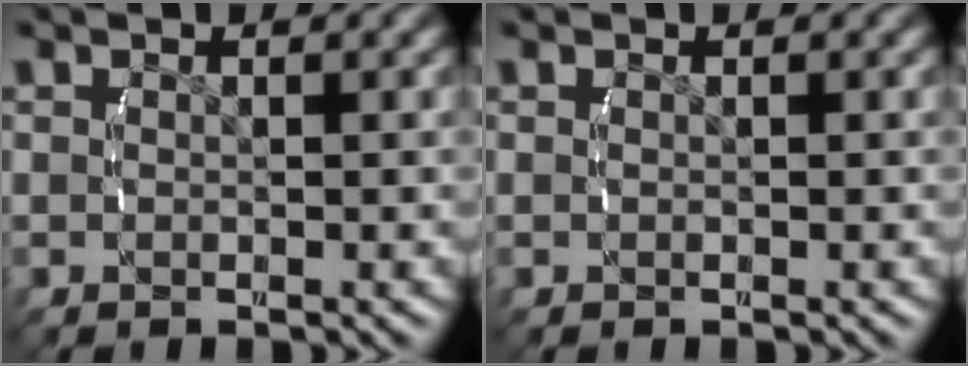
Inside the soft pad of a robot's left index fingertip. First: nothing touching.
{"total": 0.0}